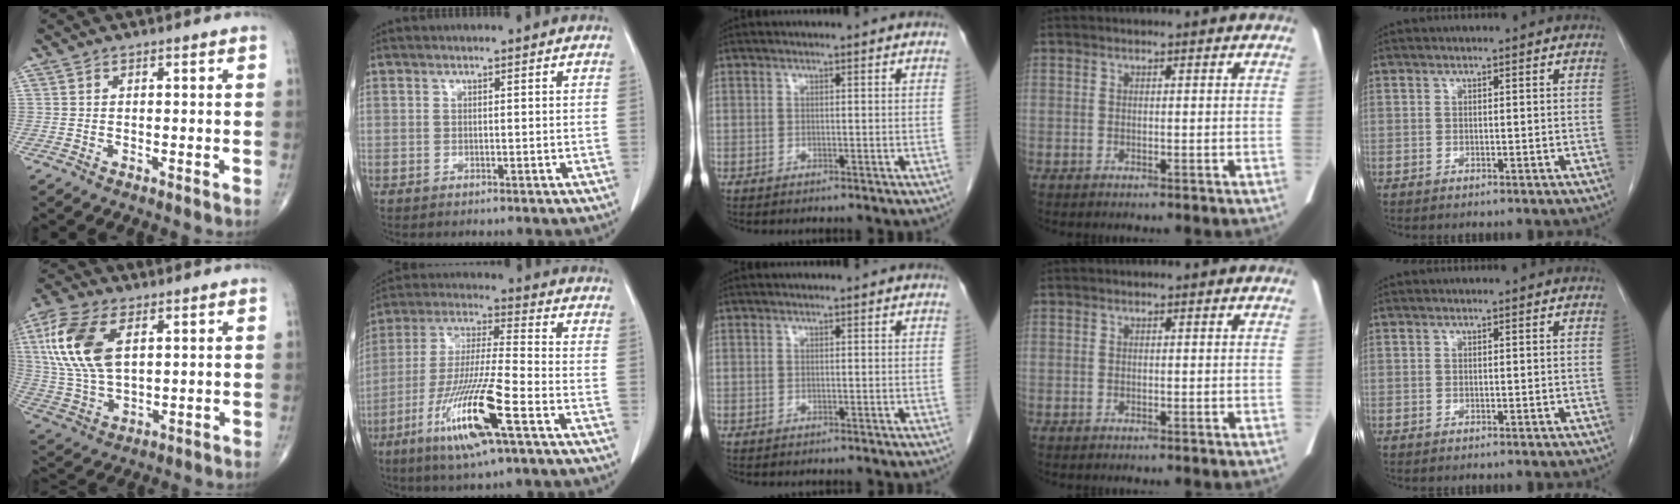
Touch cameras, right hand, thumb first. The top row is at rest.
{"thumb": {"total": 16.3, "force": [4.9, 8.8, 12.9], "torque": [-0.276, -0.005, 0.098]}, "index": {"total": 15.6, "force": [-7.2, 0.6, 13.8], "torque": [-0.281, -0.025, -0.134]}}